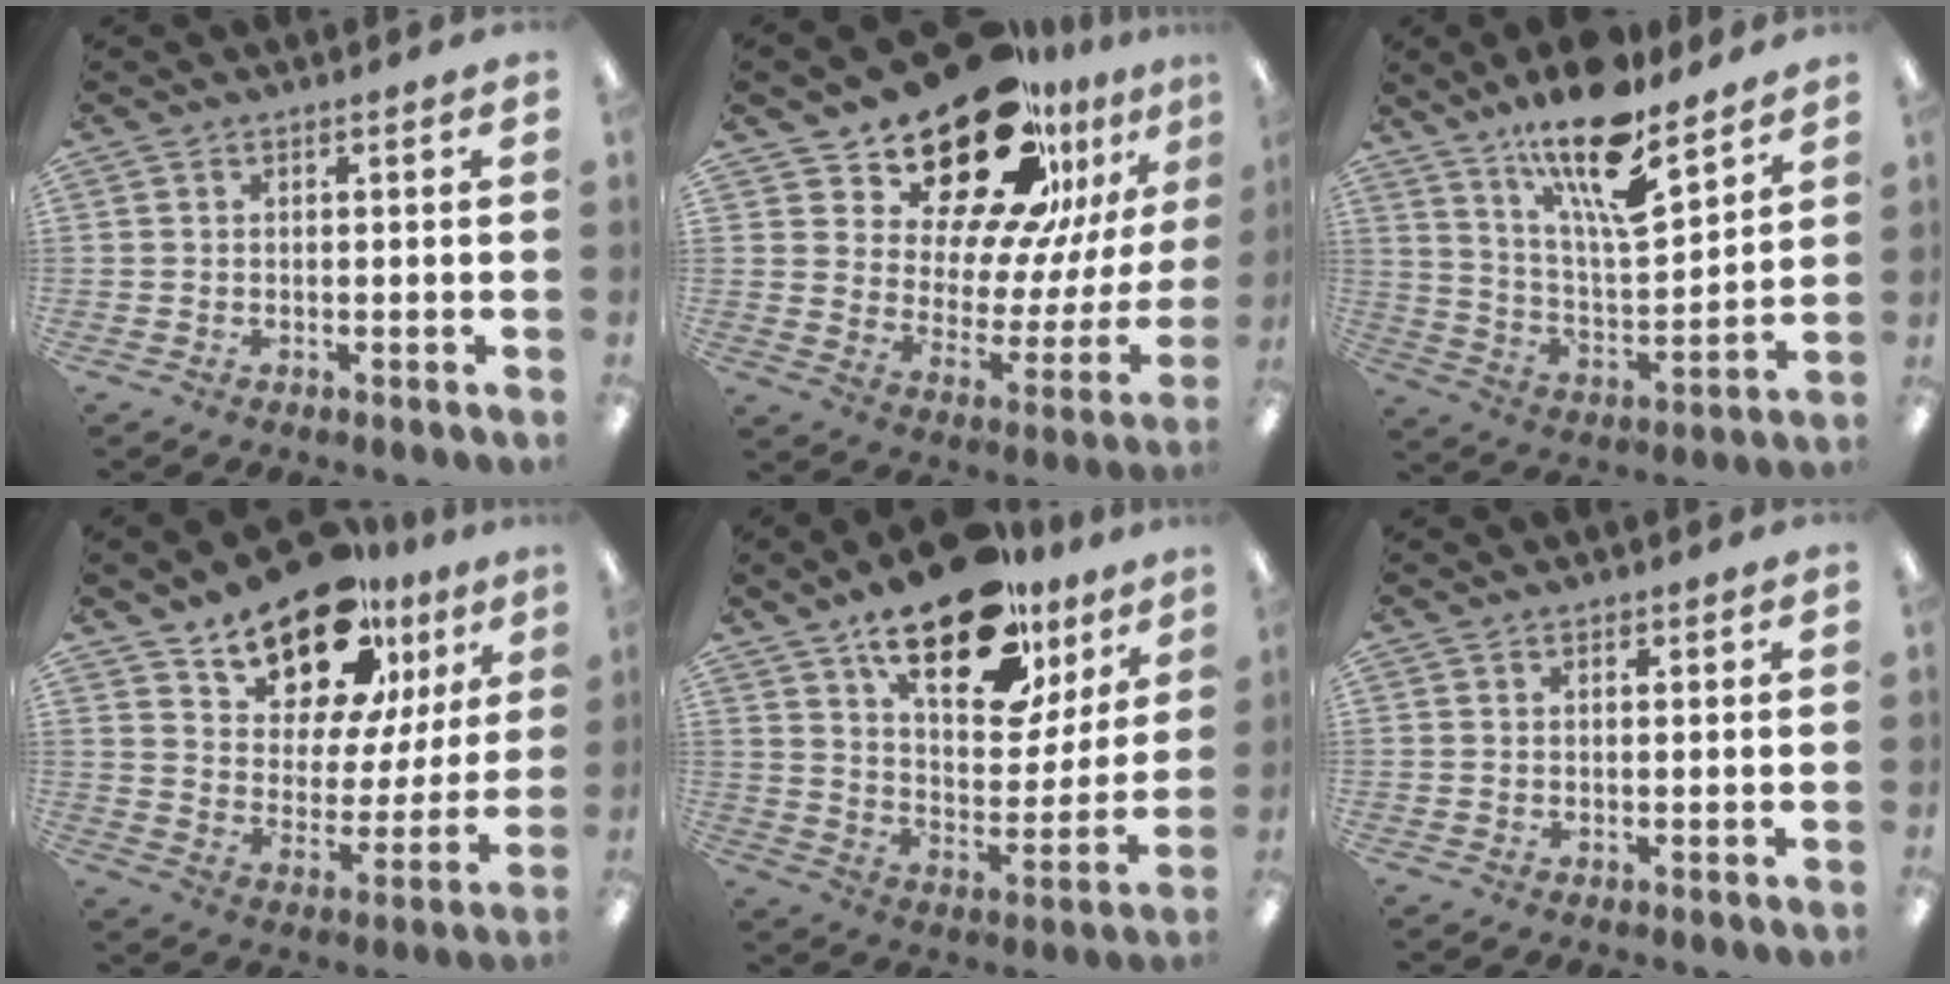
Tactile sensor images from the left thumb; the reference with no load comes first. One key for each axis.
{"total": 27.2, "fx": 20.5, "fy": 12.2, "fz": 13.0, "tx": -0.201, "ty": -0.131, "tz": 0.357}
{"total": 19.3, "fx": 13.9, "fy": 5.8, "fz": 12.0, "tx": -0.206, "ty": -0.086, "tz": 0.234}
{"total": 18.8, "fx": 14.2, "fy": 9.0, "fz": 8.4, "tx": -0.140, "ty": -0.094, "tz": 0.252}
{"total": 23.5, "fx": 15.8, "fy": 10.1, "fz": 14.3, "tx": -0.213, "ty": -0.093, "tz": 0.268}
{"total": 1.0, "fx": 0.7, "fy": 0.5, "fz": 0.4, "tx": -0.009, "ty": 0.002, "tz": 0.014}